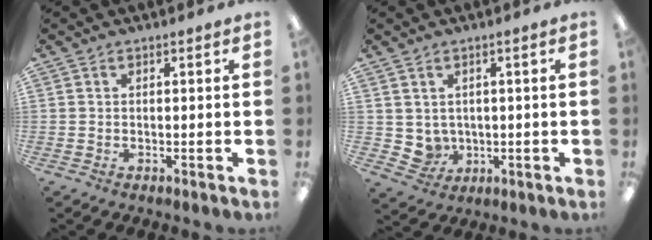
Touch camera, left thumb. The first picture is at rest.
{"total": 4.0, "force": [1.7, 3.6, 0.6], "torque": [-0.014, -0.004, 0.036]}